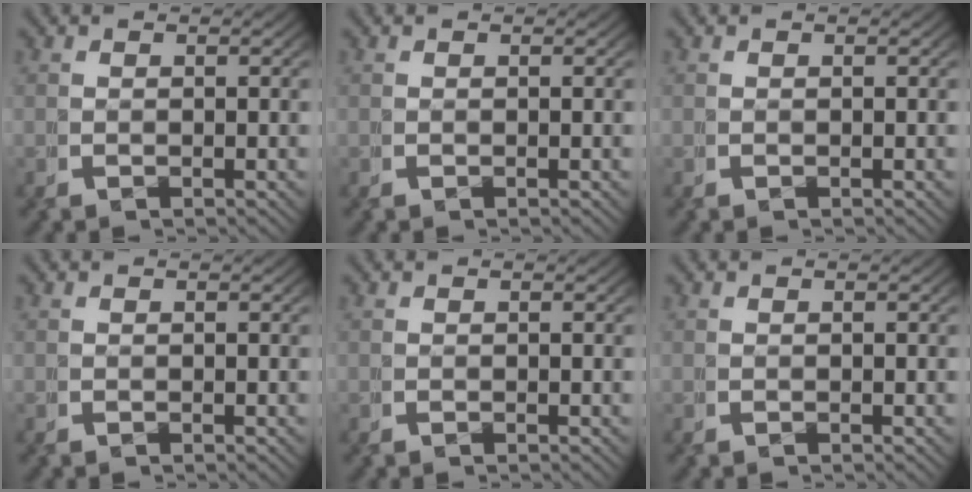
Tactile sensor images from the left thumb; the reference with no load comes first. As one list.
[{"total": 0.0}, {"total": 0.0}, {"total": 0.0}, {"total": 0.0}, {"total": 0.0}]